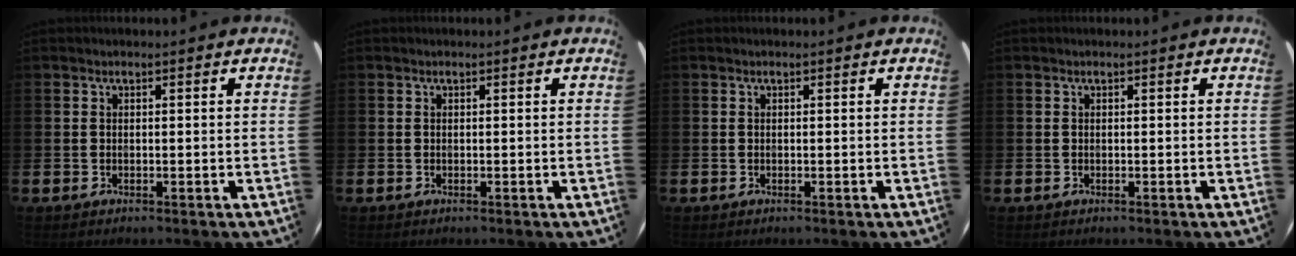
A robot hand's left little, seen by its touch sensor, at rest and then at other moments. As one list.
[{"total": 0.0}, {"total": 0.0}, {"total": 0.0}]